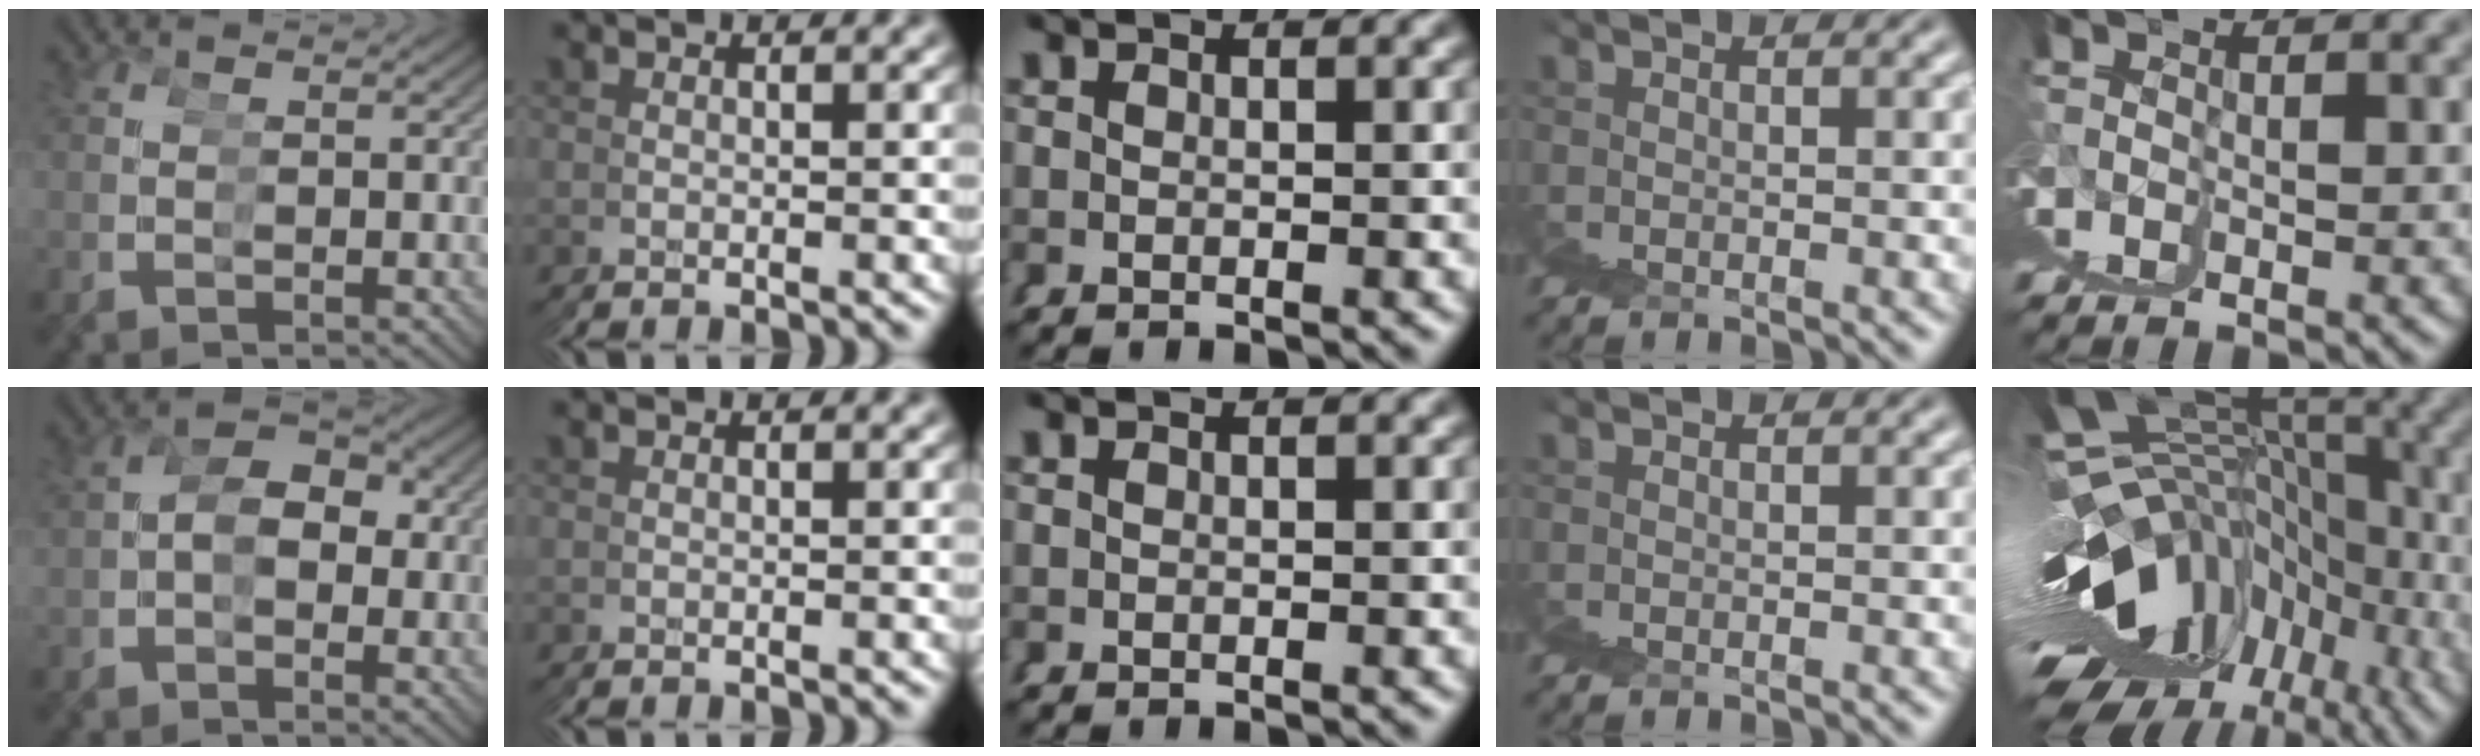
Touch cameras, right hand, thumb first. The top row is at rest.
{"thumb": {"total": 6.6, "force": [-0.1, 5.3, 3.9], "torque": [-0.065, 0.007, -0.009]}, "little": {"total": 17.4, "force": [1.2, 6.7, 16.0], "torque": [-0.188, 0.011, 0.040]}}